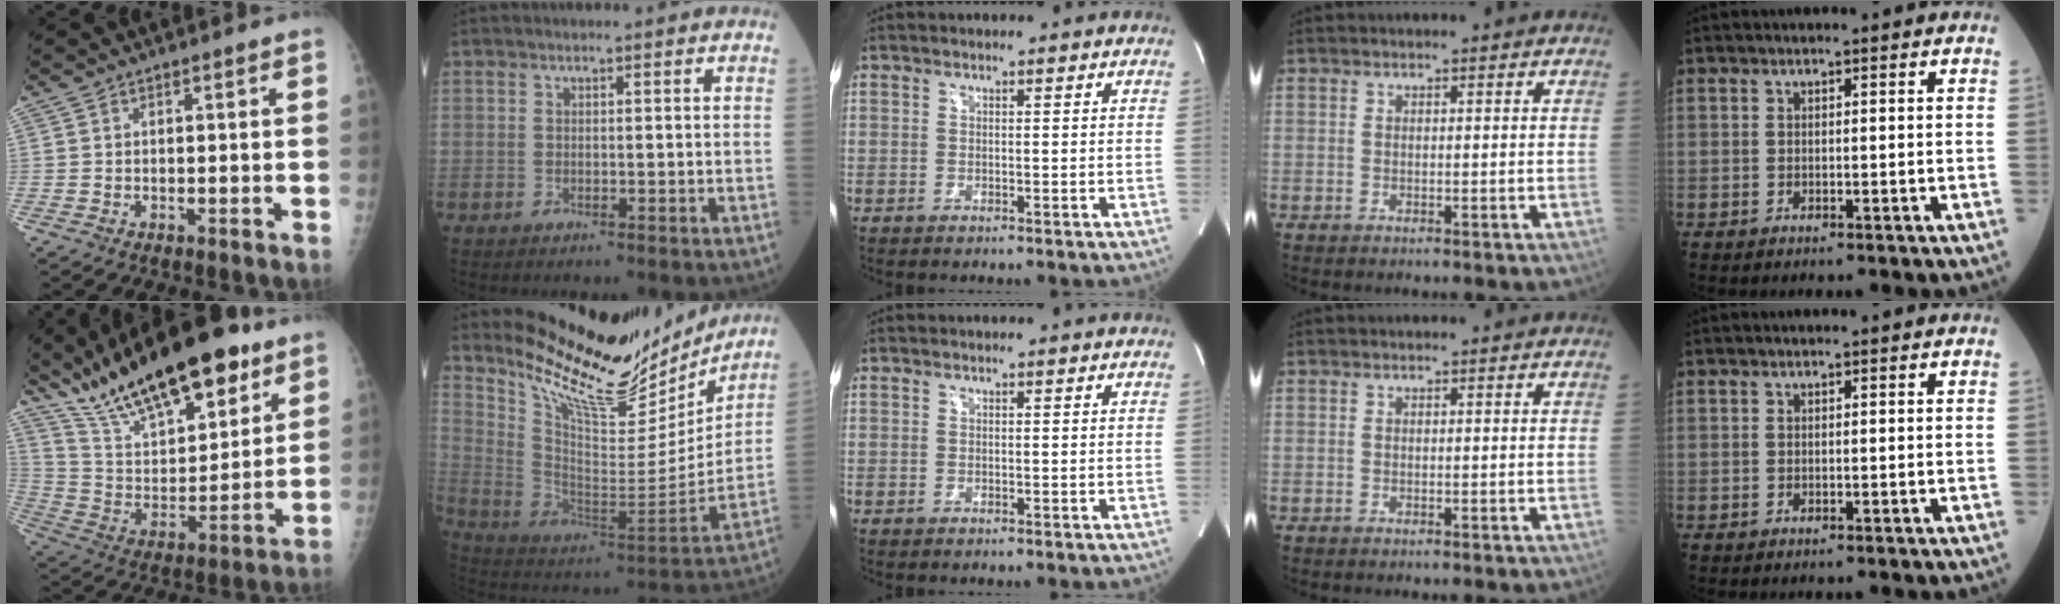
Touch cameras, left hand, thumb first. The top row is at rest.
{"thumb": {"total": 25.8, "force": [17.5, 9.4, 16.4], "torque": [-0.242, -0.046, 0.299]}, "index": {"total": 20.4, "force": [18.2, 5.2, 7.6], "torque": [-0.133, -0.042, 0.285]}}